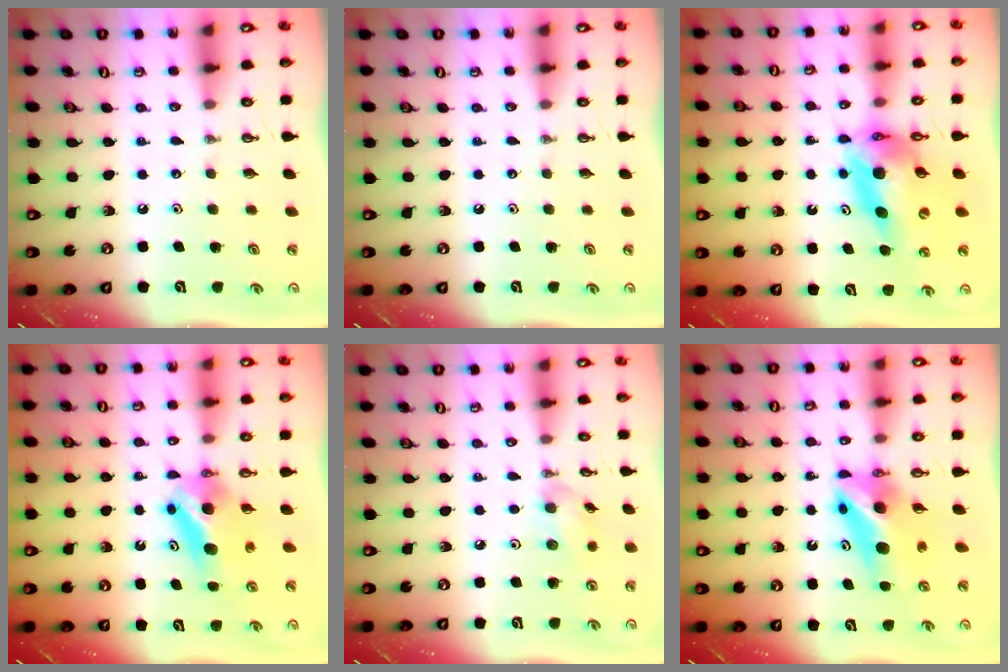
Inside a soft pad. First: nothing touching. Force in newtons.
{"total": 0.0}
{"total": 13.2, "press": 13.2, "slide": 1.3}
{"total": 6.1, "press": 6.0, "slide": 0.9}
{"total": 7.2, "press": 7.1, "slide": 0.6}
{"total": 8.4, "press": 8.4, "slide": 0.6}